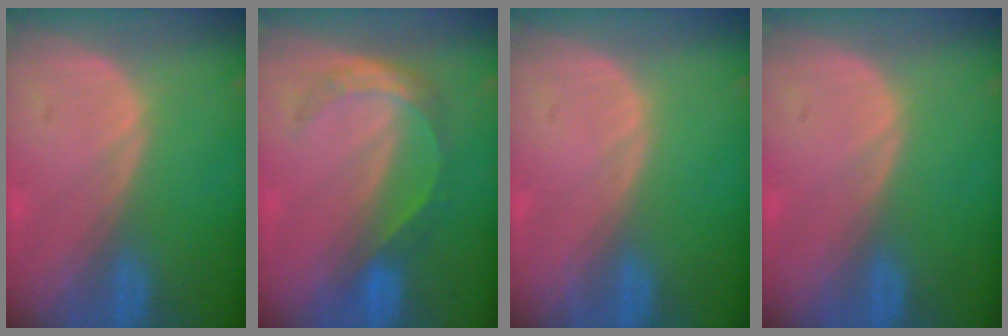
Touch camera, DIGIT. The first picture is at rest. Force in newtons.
{"total": 5.7, "press": 4.8, "slide": 3.0}
{"total": 0.0}
{"total": 0.0}